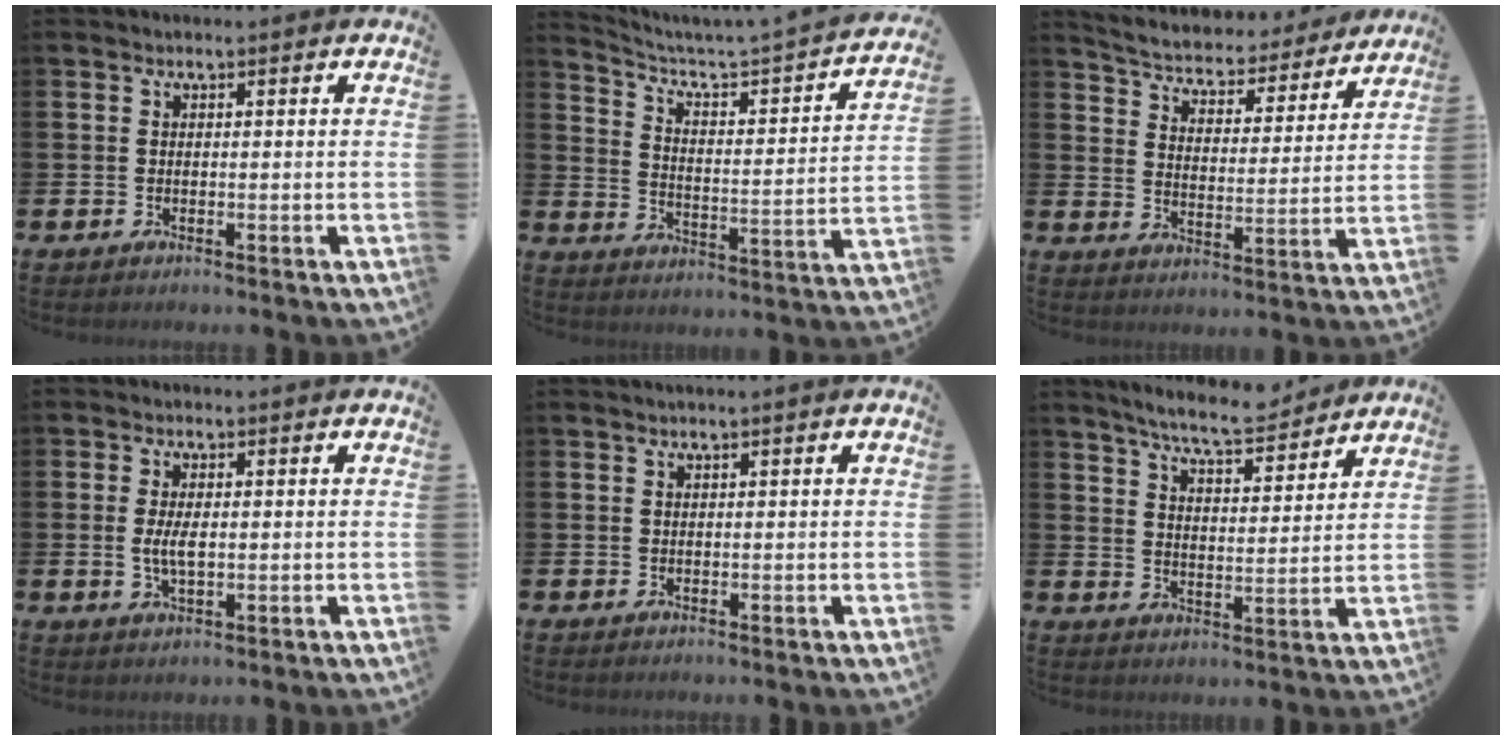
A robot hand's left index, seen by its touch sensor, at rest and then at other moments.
{"total": 4.8, "force": [4.2, 0.2, 2.2], "torque": [-0.069, -0.039, 0.060]}
{"total": 4.8, "force": [4.6, 1.3, 0.8], "torque": [-0.046, -0.040, 0.073]}
{"total": 3.3, "force": [0.1, 1.4, 3.0], "torque": [-0.046, -0.002, -0.001]}
{"total": 0.6, "force": [0.3, -0.1, 0.4], "torque": [-0.014, 0.003, 0.007]}
{"total": 7.7, "force": [7.2, 0.4, 2.4], "torque": [-0.064, -0.040, 0.128]}